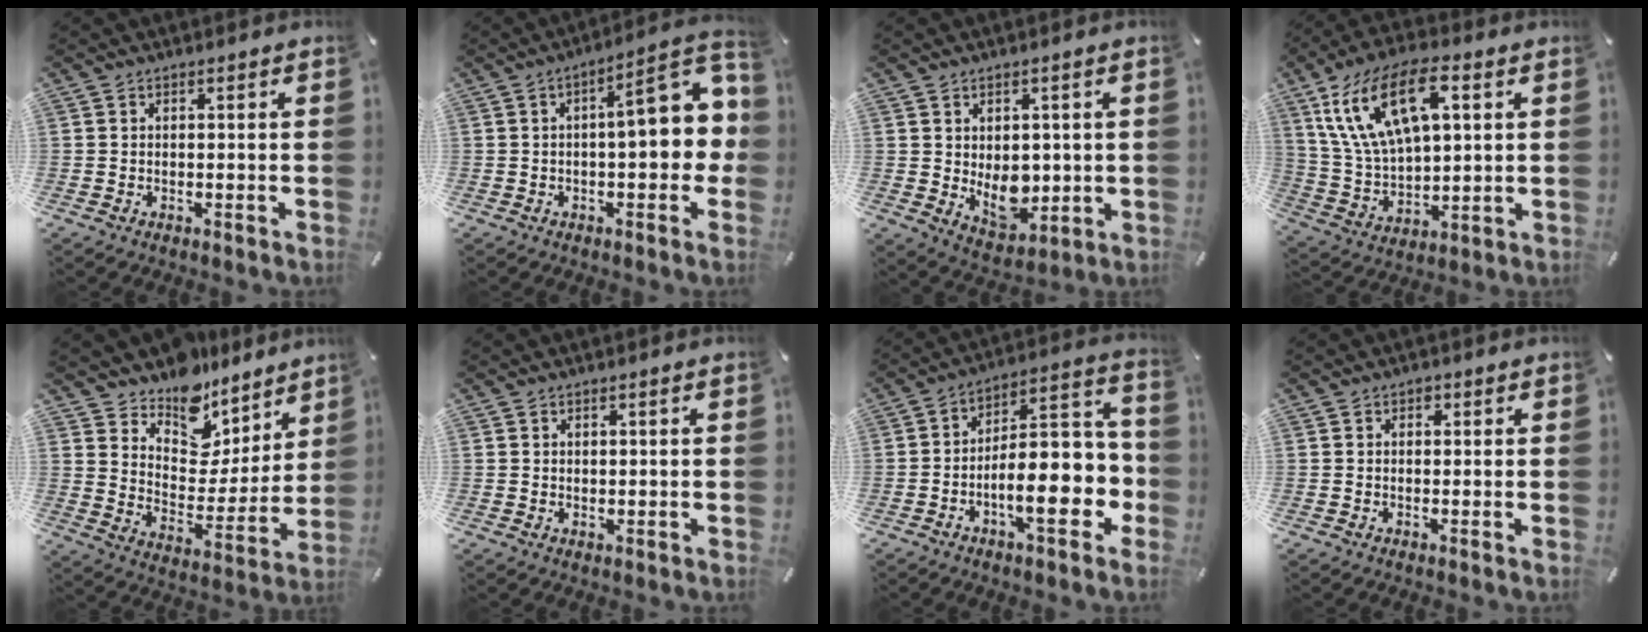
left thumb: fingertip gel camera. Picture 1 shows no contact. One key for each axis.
{"total": 14.2, "fx": 1.2, "fy": 5.3, "fz": 13.2, "tx": -0.163, "ty": -0.016, "tz": 0.016}
{"total": 8.2, "fx": 0.0, "fy": 6.2, "fz": 5.3, "tx": -0.069, "ty": -0.006, "tz": 0.003}
{"total": 17.9, "fx": 7.9, "fy": 9.4, "fz": 13.0, "tx": -0.303, "ty": -0.006, "tz": 0.133}
{"total": 12.7, "fx": 10.6, "fy": 7.0, "fz": 0.9, "tx": -0.013, "ty": -0.121, "tz": 0.194}
{"total": 0.6, "fx": 0.4, "fy": 0.4, "fz": 0.2, "tx": -0.004, "ty": 0.001, "tz": 0.008}
{"total": 16.7, "fx": -6.0, "fy": 6.6, "fz": 14.1, "tx": -0.200, "ty": 0.003, "tz": -0.092}
{"total": 1.3, "fx": 0.4, "fy": 1.1, "fz": 0.6, "tx": -0.004, "ty": 0.003, "tz": 0.005}